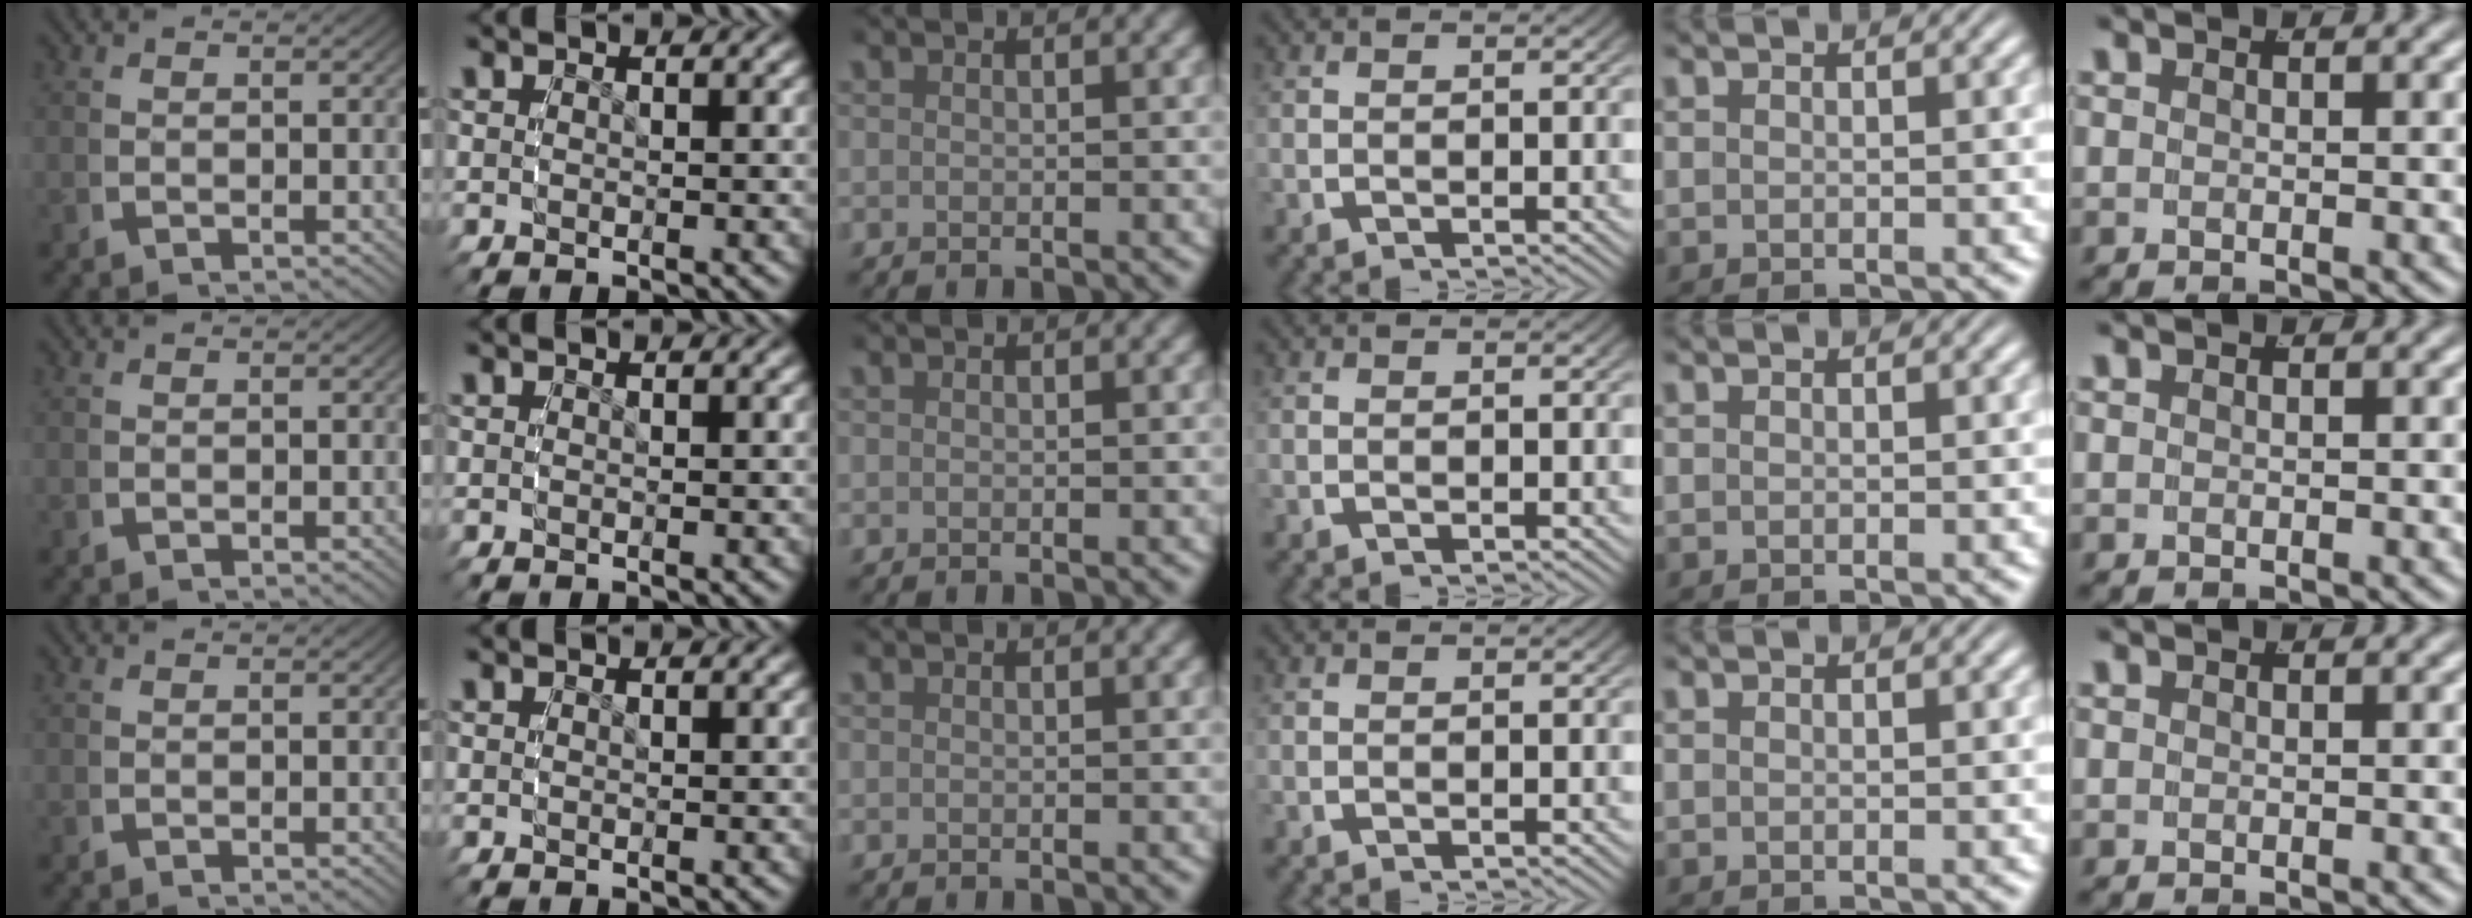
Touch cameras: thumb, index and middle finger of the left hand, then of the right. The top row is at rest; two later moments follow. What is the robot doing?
{"motion": "reach", "object": "backpack"}